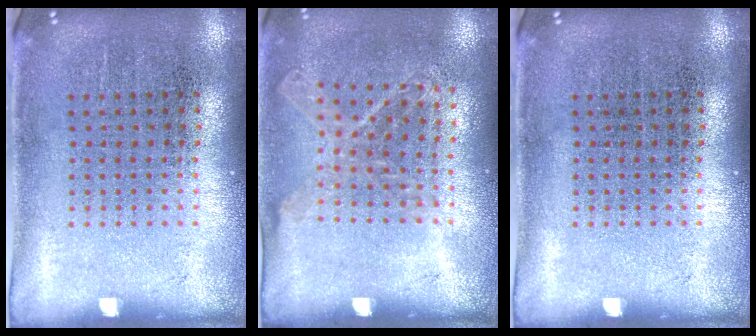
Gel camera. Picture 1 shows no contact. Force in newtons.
{"total": 1.1, "press": 1.0, "slide": 0.5}
{"total": 0.0}